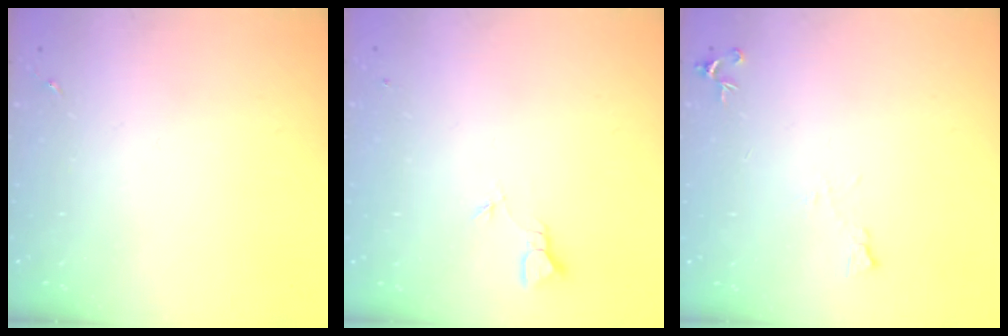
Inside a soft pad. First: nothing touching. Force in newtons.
{"total": 1.9, "press": 1.9, "slide": 0.1}
{"total": 5.9, "press": 5.8, "slide": 1.0}